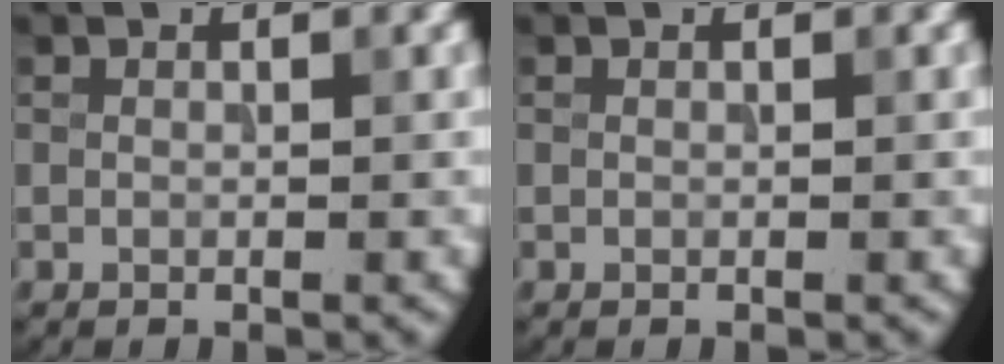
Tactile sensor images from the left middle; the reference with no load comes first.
{"total": 0.0}